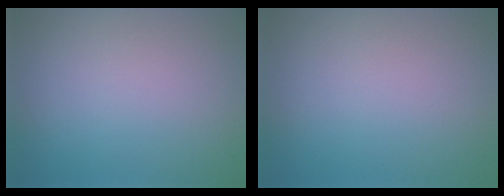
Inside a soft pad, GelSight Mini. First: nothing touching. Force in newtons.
{"total": 0.0}